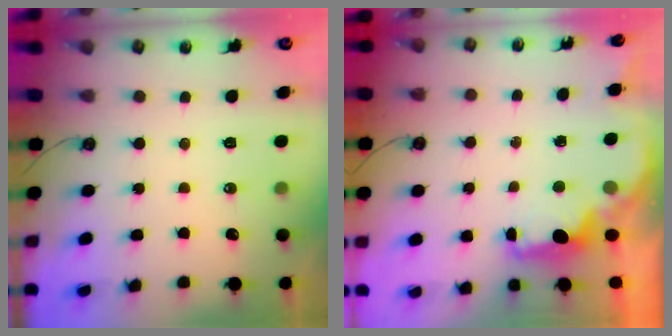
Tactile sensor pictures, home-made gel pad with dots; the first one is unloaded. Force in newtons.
{"total": 2.2, "press": 2.1, "slide": 0.8}